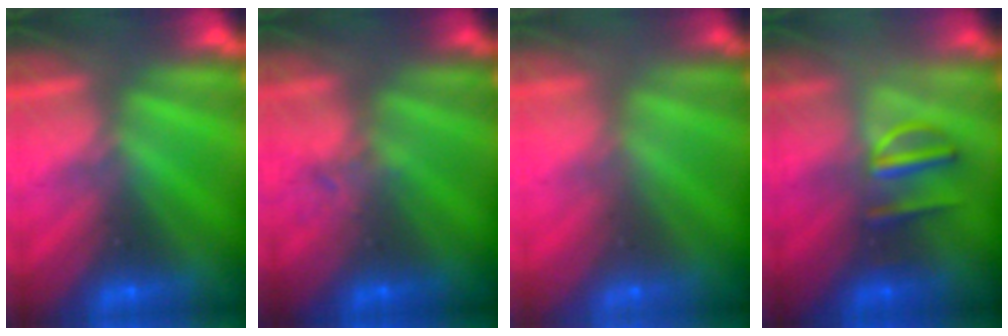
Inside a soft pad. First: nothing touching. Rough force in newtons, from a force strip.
{"total": 1.7}
{"total": 8.5}
{"total": 2.9}